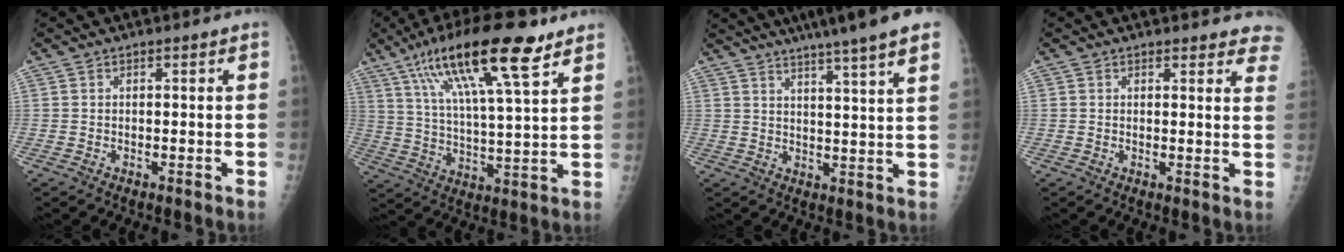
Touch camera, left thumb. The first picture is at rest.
{"total": 19.6, "force": [11.3, 4.2, 15.4], "torque": [-0.262, -0.023, 0.201]}
{"total": 15.3, "force": [11.4, 0.3, 10.1], "torque": [-0.138, -0.025, 0.142]}
{"total": 7.4, "force": [6.8, 2.3, 1.7], "torque": [0.026, -0.026, 0.048]}